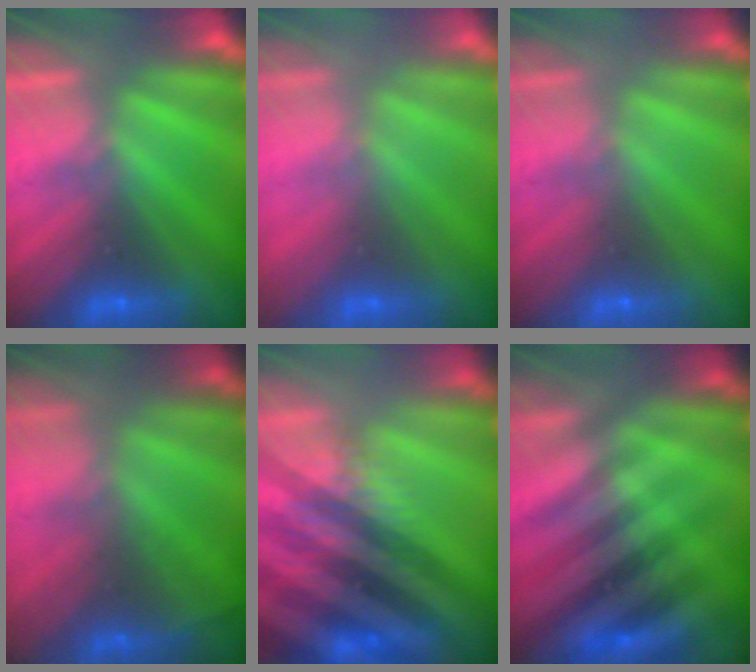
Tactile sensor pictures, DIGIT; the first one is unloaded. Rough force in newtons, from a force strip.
{"total": 2.6}
{"total": 4.1}
{"total": 7.2}
{"total": 4.6}
{"total": 2.8}